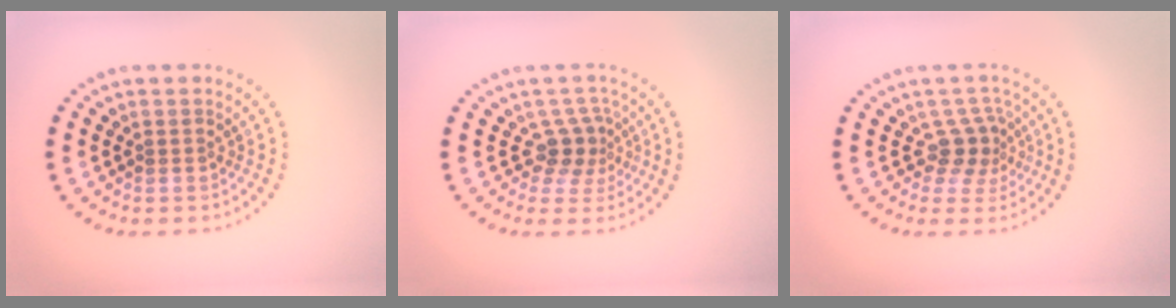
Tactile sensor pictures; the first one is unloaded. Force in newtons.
{"total": 2.6, "press": 1.8, "slide": 1.8}
{"total": 2.6, "press": 1.8, "slide": 1.9}